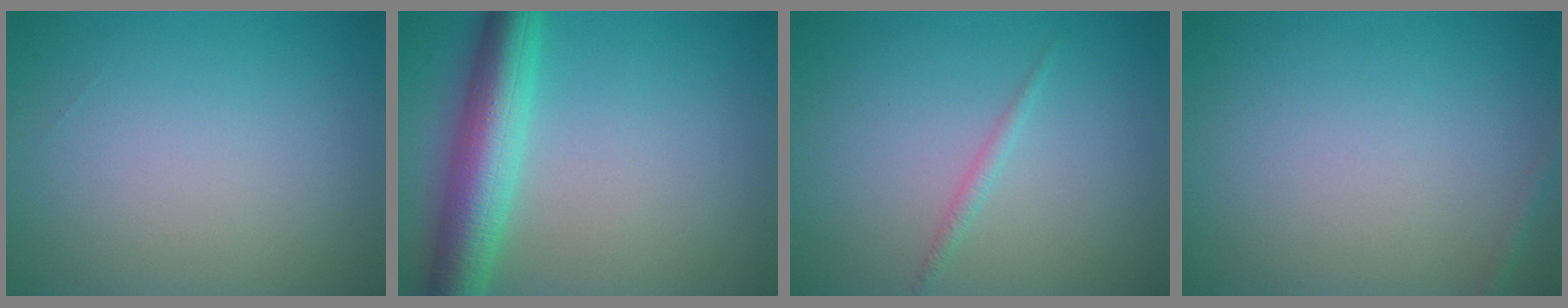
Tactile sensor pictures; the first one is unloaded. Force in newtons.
{"total": 6.7, "press": 6.7, "slide": 0.0}
{"total": 0.9, "press": 0.9, "slide": 0.0}
{"total": 0.8, "press": 0.8, "slide": 0.1}